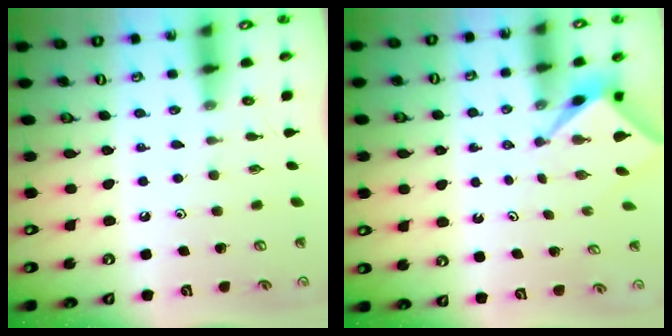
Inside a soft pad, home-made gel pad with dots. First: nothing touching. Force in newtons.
{"total": 2.1, "press": 2.1, "slide": 0.2}